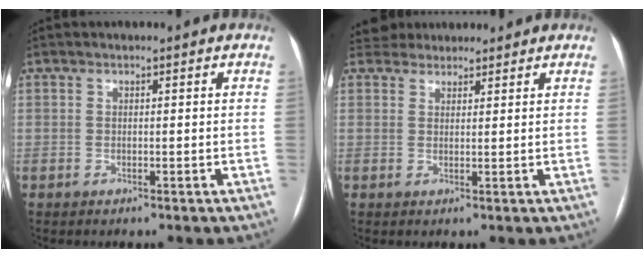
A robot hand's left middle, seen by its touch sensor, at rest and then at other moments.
{"total": 4.6, "force": [4.2, 1.7, 0.0], "torque": [0.002, 0.028, 0.065]}